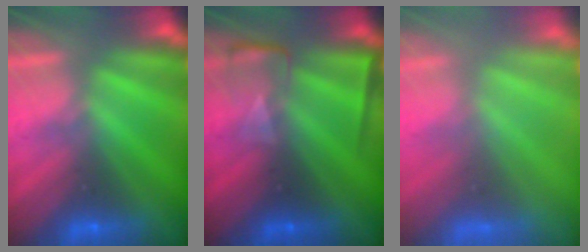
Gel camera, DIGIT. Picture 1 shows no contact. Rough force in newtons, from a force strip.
{"total": 2.2}
{"total": 7.7}